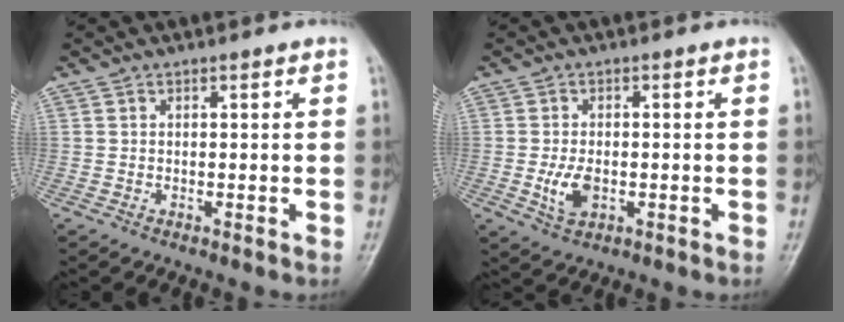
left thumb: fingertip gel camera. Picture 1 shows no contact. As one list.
[{"total": 5.0, "force": [-1.1, 3.0, 3.8], "torque": [-0.073, 0.000, -0.016]}]